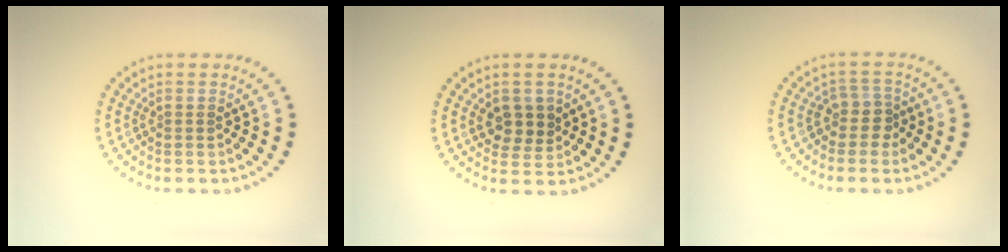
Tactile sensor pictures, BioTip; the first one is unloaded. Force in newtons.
{"total": 2.5, "press": 2.3, "slide": 0.9}
{"total": 2.1, "press": 1.5, "slide": 1.4}